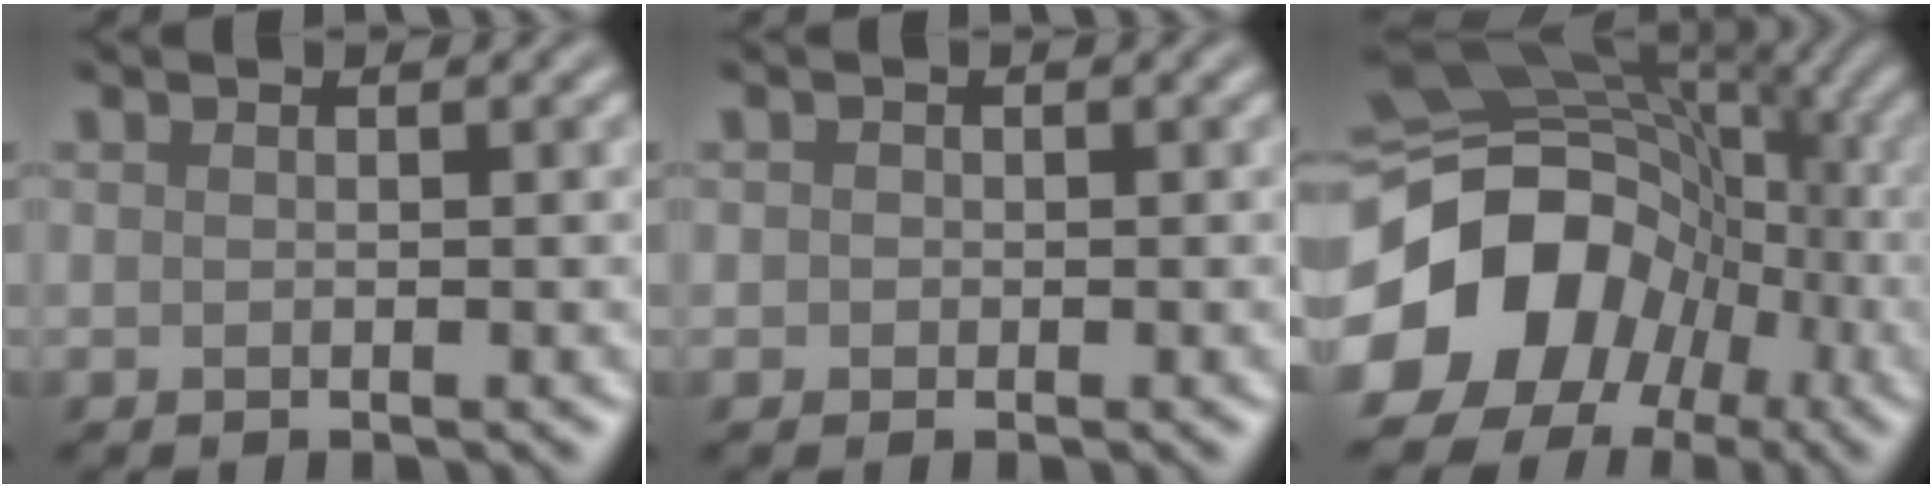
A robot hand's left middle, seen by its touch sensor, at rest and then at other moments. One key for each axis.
{"total": 1.3, "fx": 0.5, "fy": 1.2, "fz": 0.4, "tx": 0.012, "ty": 0.009, "tz": -0.011}
{"total": 14.4, "fx": -3.2, "fy": 11.9, "fz": 7.4, "tx": -0.165, "ty": -0.014, "tz": -0.053}